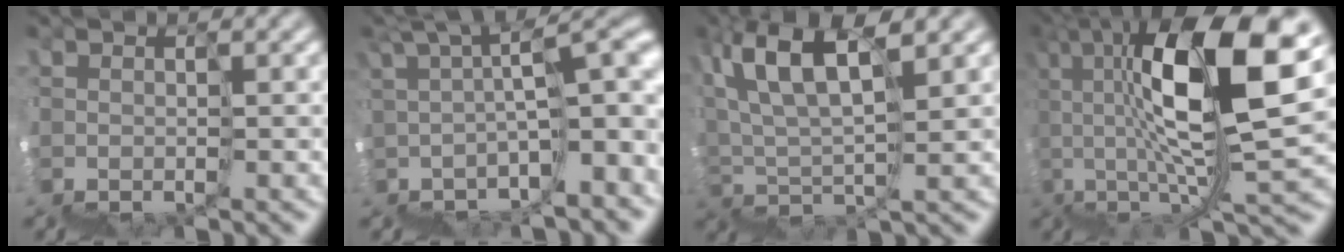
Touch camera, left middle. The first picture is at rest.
{"total": 6.0, "force": [0.4, 0.5, 6.0], "torque": [-0.082, 0.038, 0.024]}
{"total": 7.1, "force": [6.4, -0.4, 3.1], "torque": [-0.071, 0.057, 0.110]}
{"total": 10.0, "force": [5.4, -0.1, 8.4], "torque": [-0.133, 0.045, 0.093]}